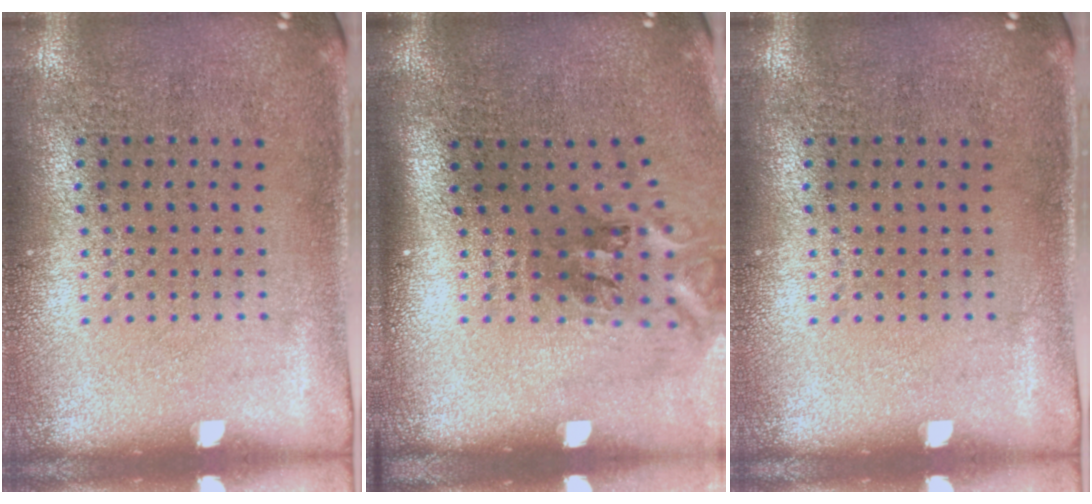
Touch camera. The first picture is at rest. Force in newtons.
{"total": 2.1, "press": 1.4, "slide": 1.7}
{"total": 0.0}